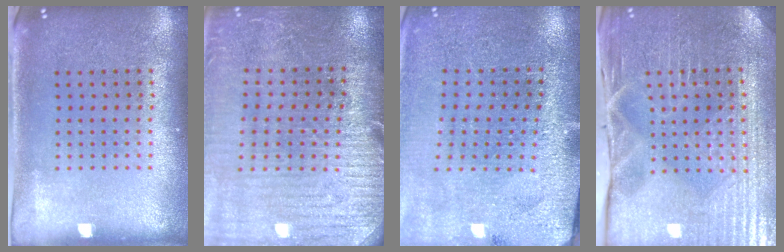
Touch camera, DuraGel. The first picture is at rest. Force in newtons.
{"total": 3.0, "press": 3.0, "slide": 0.4}
{"total": 3.0, "press": 3.0, "slide": 0.4}
{"total": 4.0, "press": 4.0, "slide": 0.5}